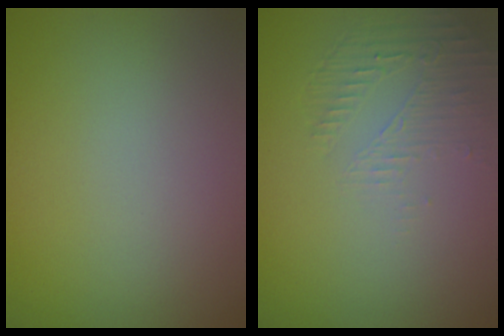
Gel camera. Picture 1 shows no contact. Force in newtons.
{"total": 1.7, "press": 0.6, "slide": 1.6}